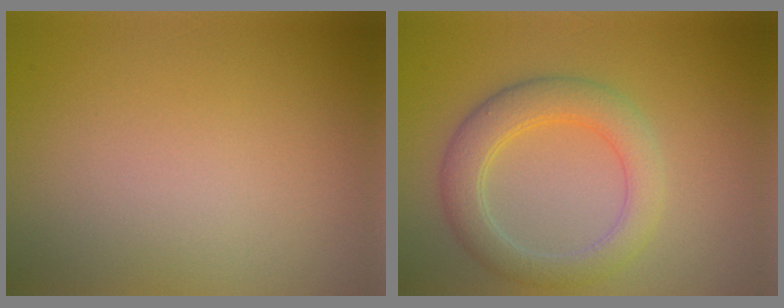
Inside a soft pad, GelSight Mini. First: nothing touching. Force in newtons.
{"total": 4.5, "press": 4.5, "slide": 0.2}